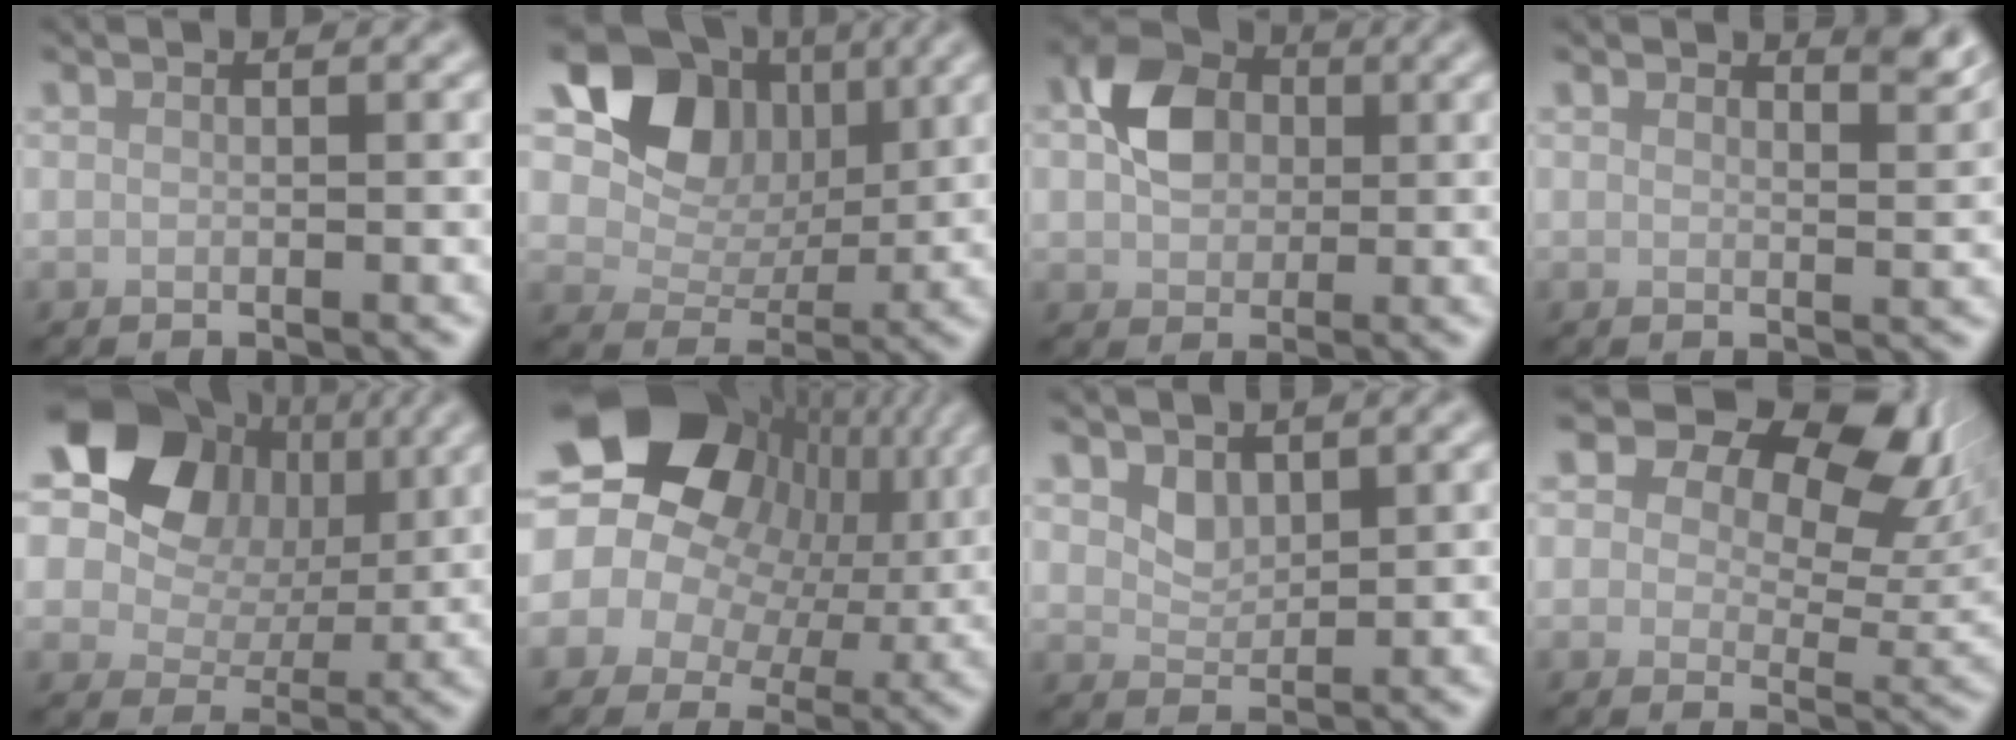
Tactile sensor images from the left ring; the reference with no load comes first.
{"total": 9.7, "force": [3.7, 7.2, 5.3], "torque": [-0.095, -0.008, 0.063]}
{"total": 5.2, "force": [0.7, 4.1, 3.1], "torque": [-0.055, 0.010, 0.005]}
{"total": 2.1, "force": [1.9, 0.4, 0.9], "torque": [-0.007, -0.006, 0.026]}
{"total": 13.1, "force": [5.2, 9.3, 7.7], "torque": [-0.134, 0.034, 0.072]}
{"total": 19.3, "force": [5.1, 14.8, 11.2], "torque": [-0.212, 0.025, 0.071]}
{"total": 1.7, "force": [1.2, 1.0, 0.7], "torque": [-0.014, -0.006, 0.027]}
{"total": 12.8, "force": [6.8, 7.4, 8.0], "torque": [-0.106, 0.023, 0.092]}